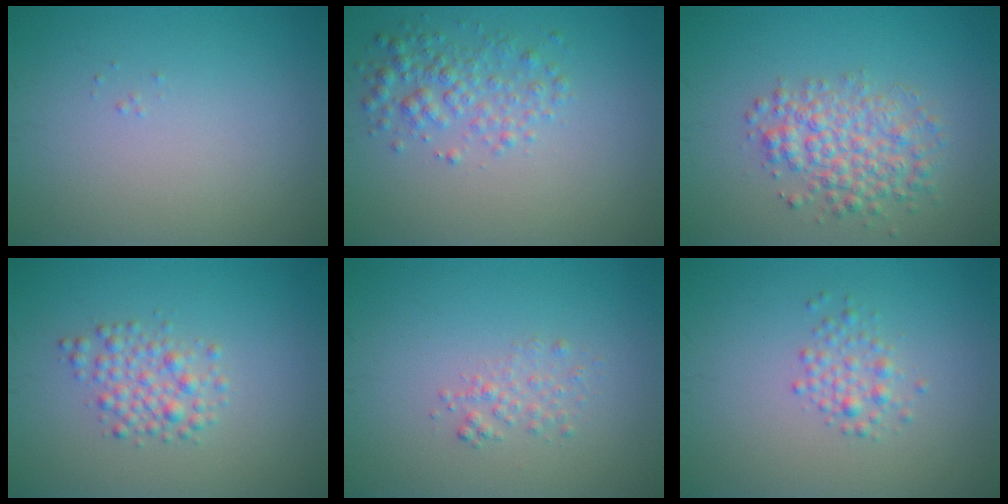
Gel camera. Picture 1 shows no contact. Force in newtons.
{"total": 2.8, "press": 2.8, "slide": 0.1}
{"total": 4.3, "press": 4.3, "slide": 0.1}
{"total": 2.6, "press": 2.6, "slide": 0.0}
{"total": 1.4, "press": 1.4, "slide": 0.1}
{"total": 1.7, "press": 1.7, "slide": 0.0}